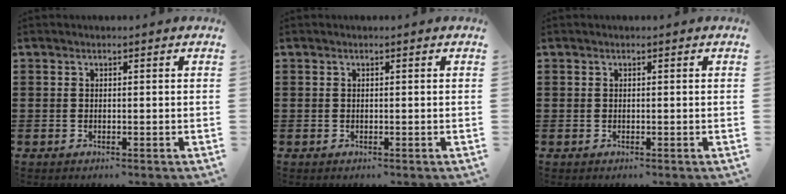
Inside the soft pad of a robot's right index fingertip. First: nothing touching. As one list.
[{"total": 0.0}, {"total": 0.0}]